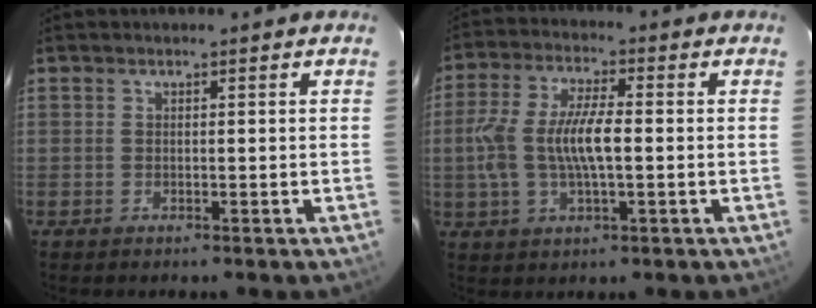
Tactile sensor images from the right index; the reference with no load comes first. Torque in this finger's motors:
{"motor_torque": [0.47, -0.14, 0.36, 0.18]}